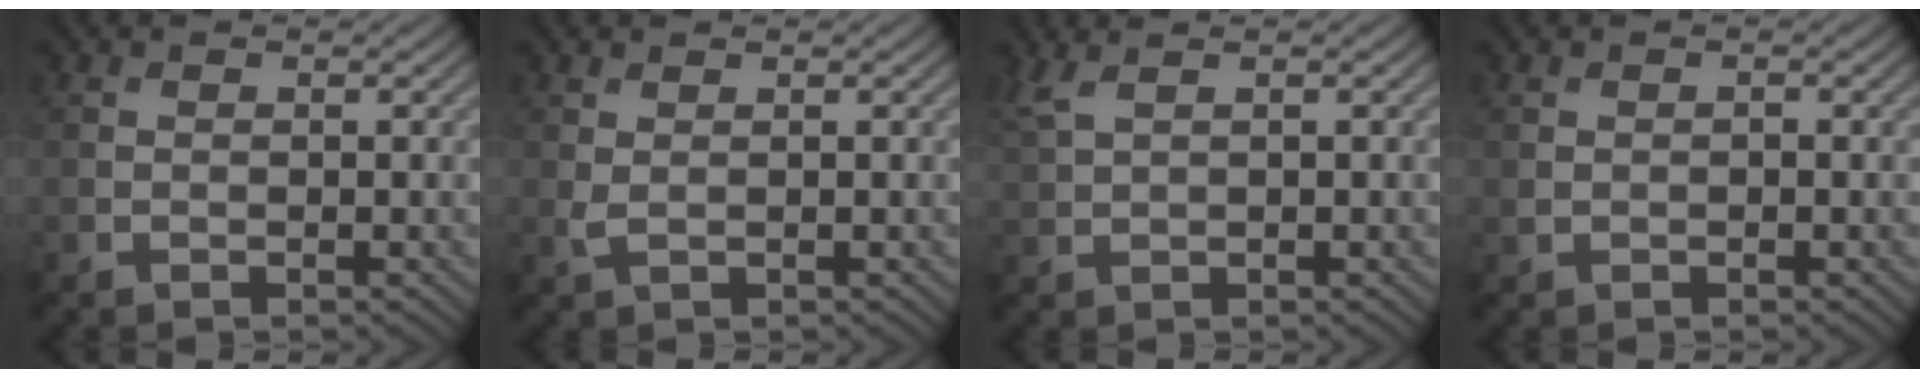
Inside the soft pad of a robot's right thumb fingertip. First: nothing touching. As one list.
[{"total": 1.0, "force": [0.5, 0.4, 0.9], "torque": [-0.028, -0.001, 0.012]}, {"total": 2.8, "force": [1.8, 0.7, 2.1], "torque": [-0.058, 0.013, 0.043]}, {"total": 0.6, "force": [0.0, 0.5, 0.4], "torque": [-0.011, -0.001, 0.000]}]